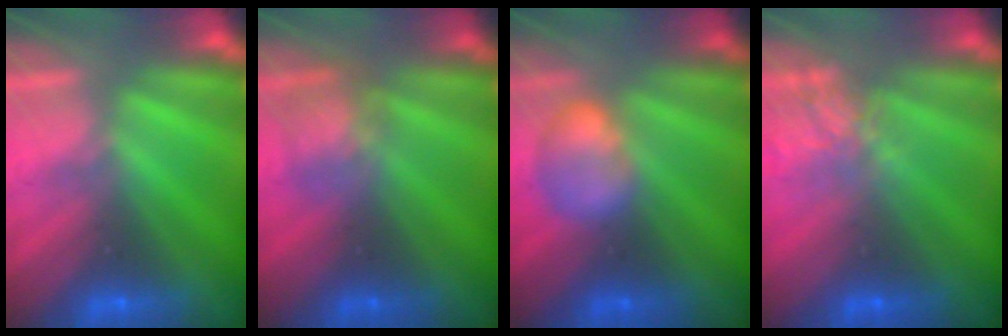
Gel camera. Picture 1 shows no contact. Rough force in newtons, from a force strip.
{"total": 2.4}
{"total": 2.6}
{"total": 3.8}